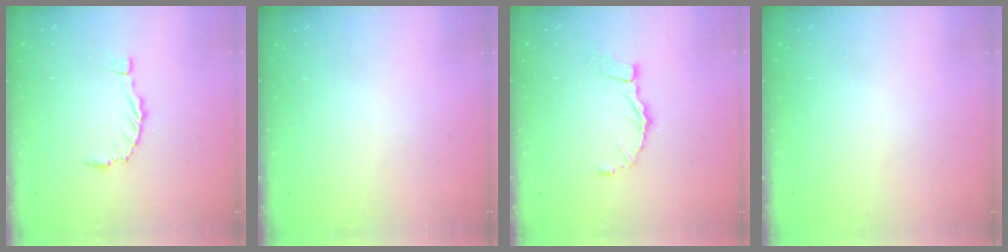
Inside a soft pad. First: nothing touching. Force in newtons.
{"total": 0.0}
{"total": 7.3, "press": 7.3, "slide": 0.7}
{"total": 0.0}